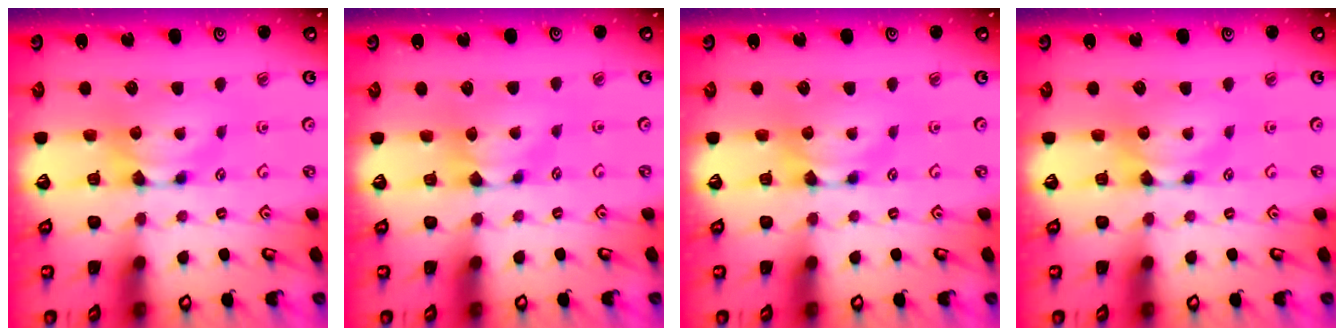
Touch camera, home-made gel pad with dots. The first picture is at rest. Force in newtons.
{"total": 0.8, "press": 0.4, "slide": 0.6}
{"total": 0.0}
{"total": 0.0}